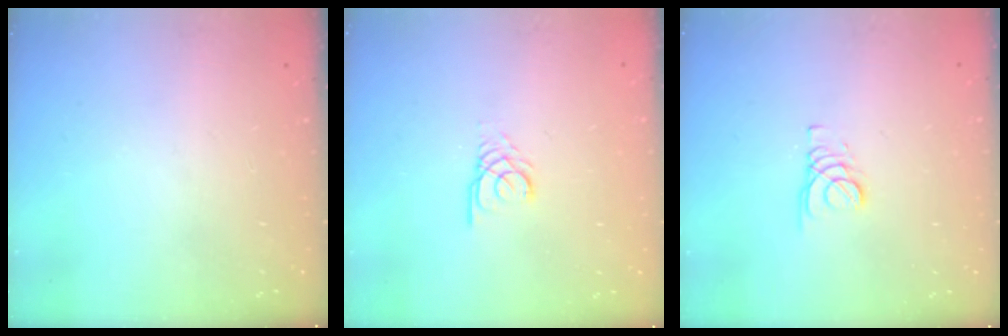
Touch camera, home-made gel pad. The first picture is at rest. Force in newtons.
{"total": 2.5, "press": 2.5, "slide": 0.2}
{"total": 1.8, "press": 1.8, "slide": 0.2}